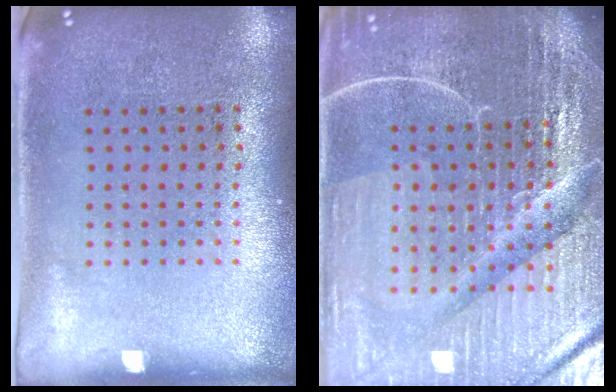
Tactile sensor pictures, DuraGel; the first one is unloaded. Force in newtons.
{"total": 7.1, "press": 6.2, "slide": 3.4}